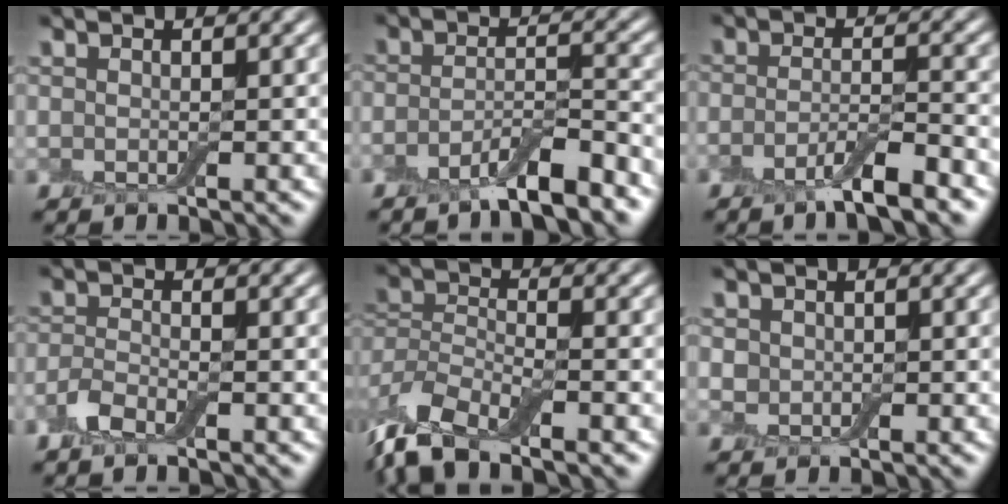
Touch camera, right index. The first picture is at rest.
{"total": 5.0, "force": [-3.5, 1.0, 3.4], "torque": [-0.056, 0.002, -0.065]}
{"total": 3.9, "force": [-2.5, 0.7, 2.9], "torque": [-0.051, 0.001, -0.056]}
{"total": 2.2, "force": [-1.4, 0.9, 1.4], "torque": [-0.034, 0.000, -0.034]}
{"total": 7.9, "force": [-5.7, 2.9, 4.6], "torque": [-0.088, -0.002, -0.118]}
{"total": 1.4, "force": [0.0, 1.3, 0.4], "torque": [-0.004, 0.000, -0.003]}